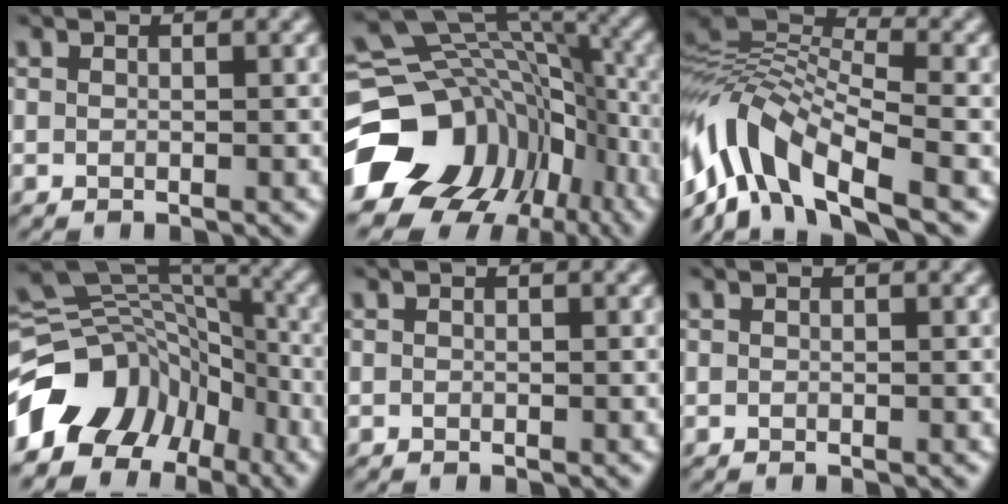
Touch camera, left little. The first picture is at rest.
{"total": 17.0, "force": [-7.3, 13.2, 7.9], "torque": [-0.168, -0.006, -0.110]}
{"total": 9.7, "force": [-4.8, 4.0, 7.4], "torque": [-0.134, 0.019, -0.111]}
{"total": 10.6, "force": [-6.1, 7.4, 4.5], "torque": [-0.085, 0.017, -0.117]}
{"total": 0.0}
{"total": 0.0}